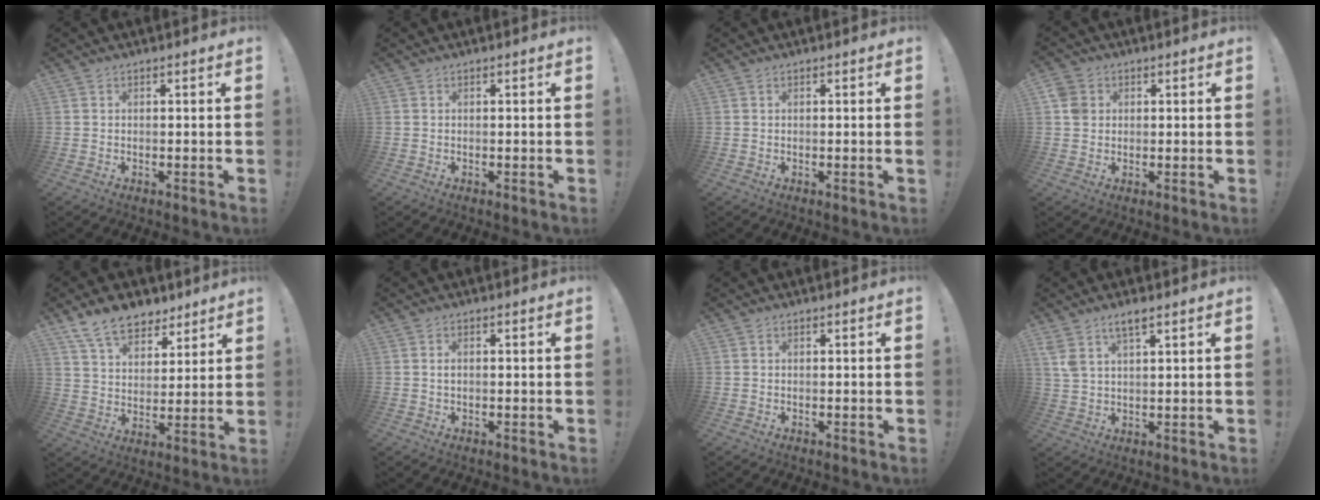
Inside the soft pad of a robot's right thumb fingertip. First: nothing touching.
{"total": 0.0}
{"total": 0.6, "force": [0.2, -0.3, 0.4], "torque": [-0.001, -0.004, 0.001]}
{"total": 4.3, "force": [1.0, 3.8, 1.7], "torque": [-0.021, 0.007, 0.022]}
{"total": 12.5, "force": [9.1, 7.1, 4.9], "torque": [-0.089, -0.055, 0.174]}
{"total": 1.0, "force": [0.1, 0.5, 0.8], "torque": [-0.016, 0.003, 0.001]}
{"total": 0.0}
{"total": 5.4, "force": [3.7, 1.6, 3.6], "torque": [-0.066, -0.017, 0.068]}